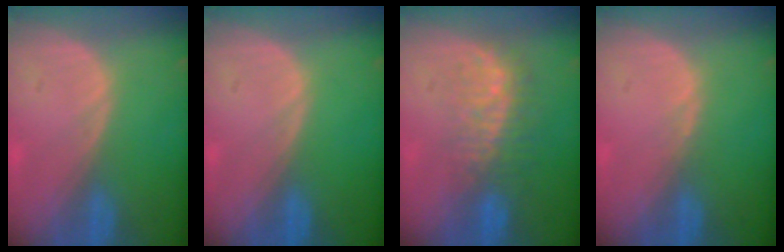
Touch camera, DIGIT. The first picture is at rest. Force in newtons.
{"total": 0.0}
{"total": 8.0, "press": 7.4, "slide": 3.0}
{"total": 0.6, "press": 0.5, "slide": 0.3}